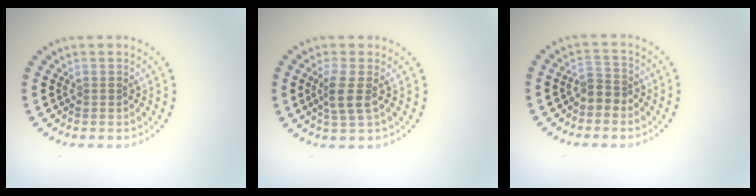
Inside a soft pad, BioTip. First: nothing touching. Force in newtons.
{"total": 2.4, "press": 1.9, "slide": 1.4}
{"total": 1.9, "press": 1.6, "slide": 1.0}